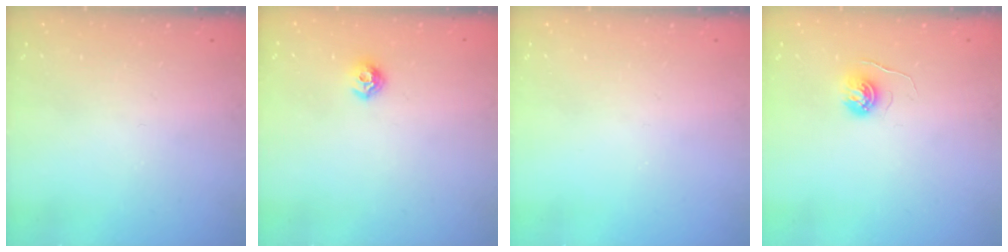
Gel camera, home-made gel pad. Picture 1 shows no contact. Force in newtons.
{"total": 6.5, "press": 6.5, "slide": 0.7}
{"total": 0.0}
{"total": 5.0, "press": 5.0, "slide": 0.4}